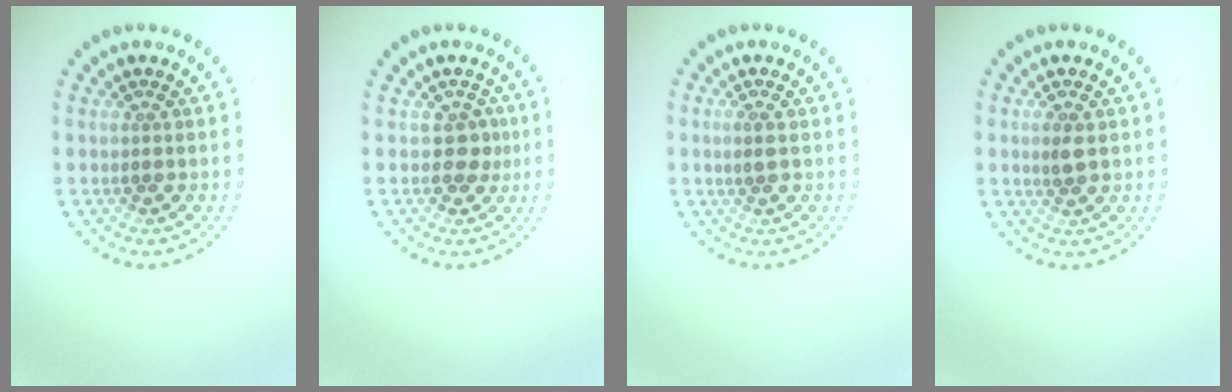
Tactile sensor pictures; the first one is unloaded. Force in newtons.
{"total": 1.6, "press": 1.4, "slide": 0.9}
{"total": 1.1, "press": 1.0, "slide": 0.5}
{"total": 1.5, "press": 1.5, "slide": 0.4}